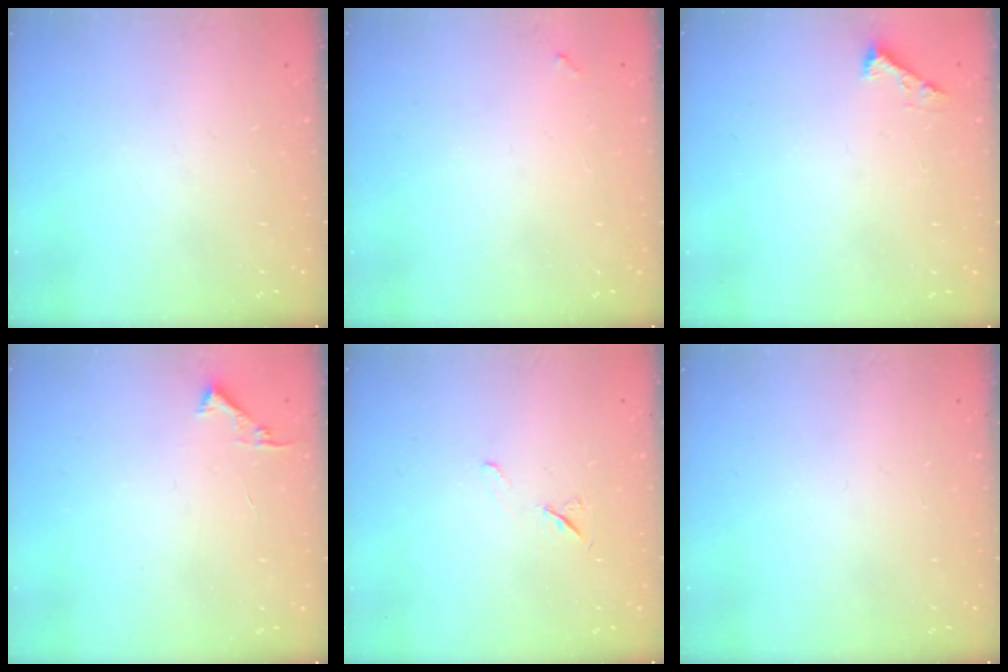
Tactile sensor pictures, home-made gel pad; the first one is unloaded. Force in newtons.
{"total": 3.9, "press": 3.9, "slide": 0.3}
{"total": 2.3, "press": 2.3, "slide": 0.3}
{"total": 3.4, "press": 3.4, "slide": 0.4}
{"total": 5.7, "press": 5.2, "slide": 2.4}
{"total": 0.0}